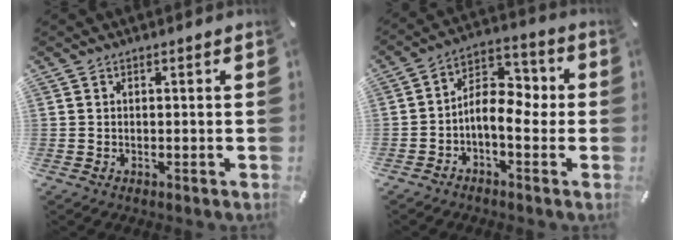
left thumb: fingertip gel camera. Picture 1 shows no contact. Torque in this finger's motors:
{"motor_torque": [-0.06, 0.75, 0.62, 0.61, 0.14]}